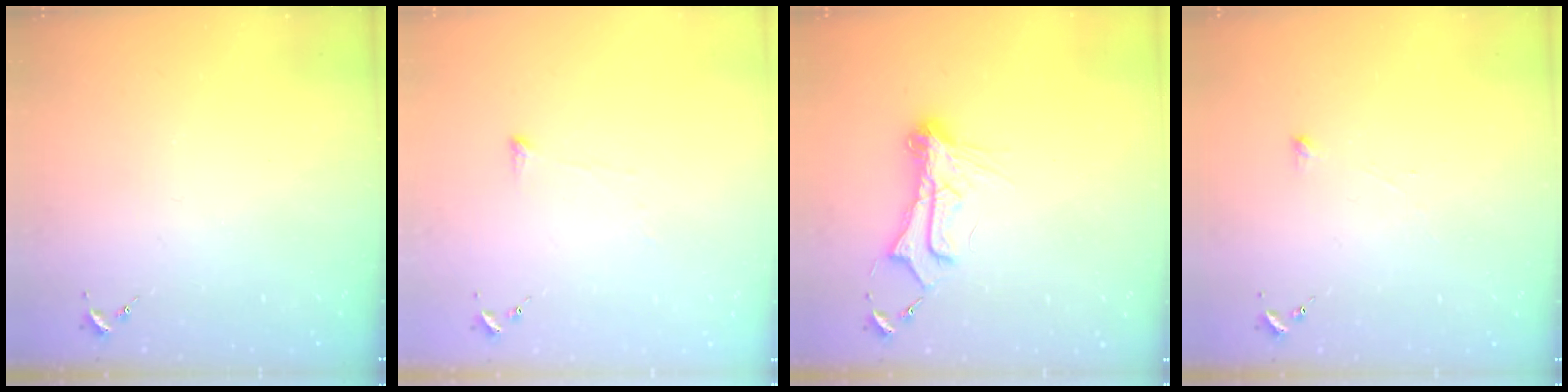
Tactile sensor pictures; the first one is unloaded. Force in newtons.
{"total": 2.9, "press": 2.9, "slide": 0.4}
{"total": 12.5, "press": 12.5, "slide": 0.7}
{"total": 2.6, "press": 2.6, "slide": 0.1}